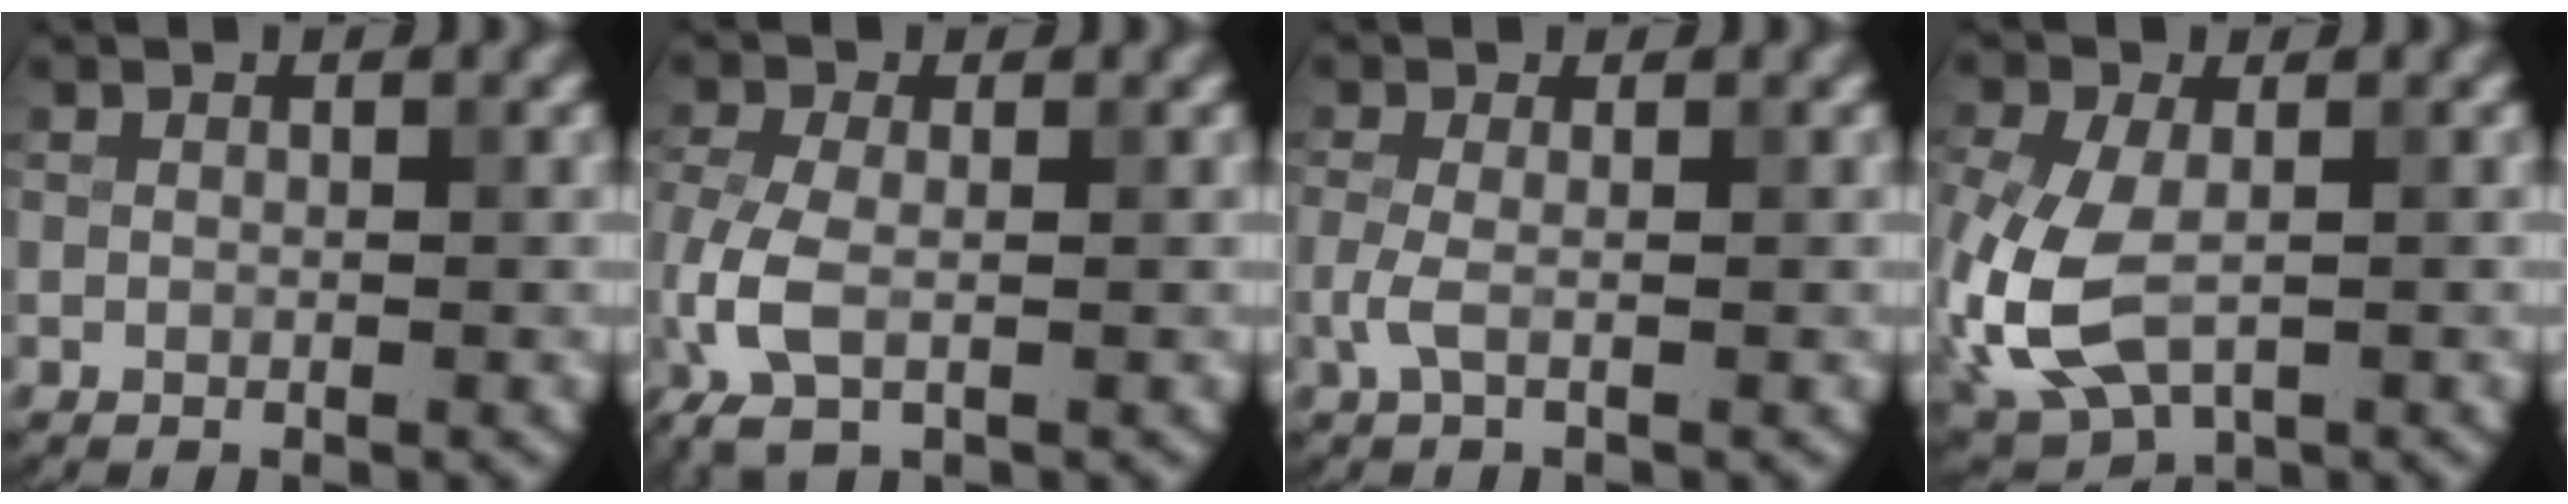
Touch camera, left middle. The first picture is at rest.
{"total": 4.5, "force": [-1.3, 2.2, 3.7], "torque": [-0.104, -0.007, -0.029]}
{"total": 1.6, "force": [-0.3, 0.4, 1.5], "torque": [-0.037, -0.002, -0.010]}
{"total": 8.8, "force": [-1.7, 5.3, 6.8], "torque": [-0.177, -0.016, -0.036]}